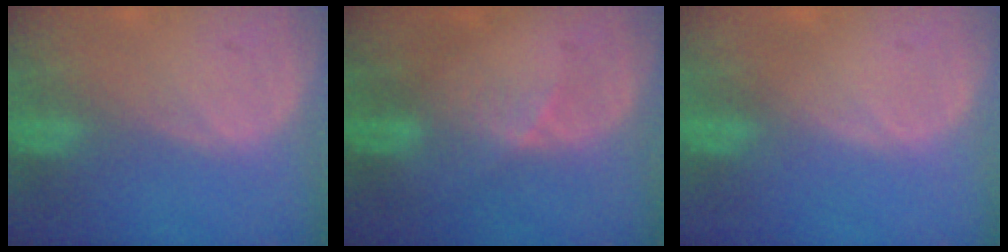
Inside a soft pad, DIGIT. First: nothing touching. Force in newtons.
{"total": 2.6, "press": 2.2, "slide": 1.4}
{"total": 0.0}